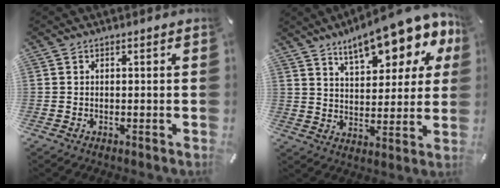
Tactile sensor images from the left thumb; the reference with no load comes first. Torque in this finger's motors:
{"motor_torque": [2.50, 2.50, 1.58, -1.19, 0.35]}